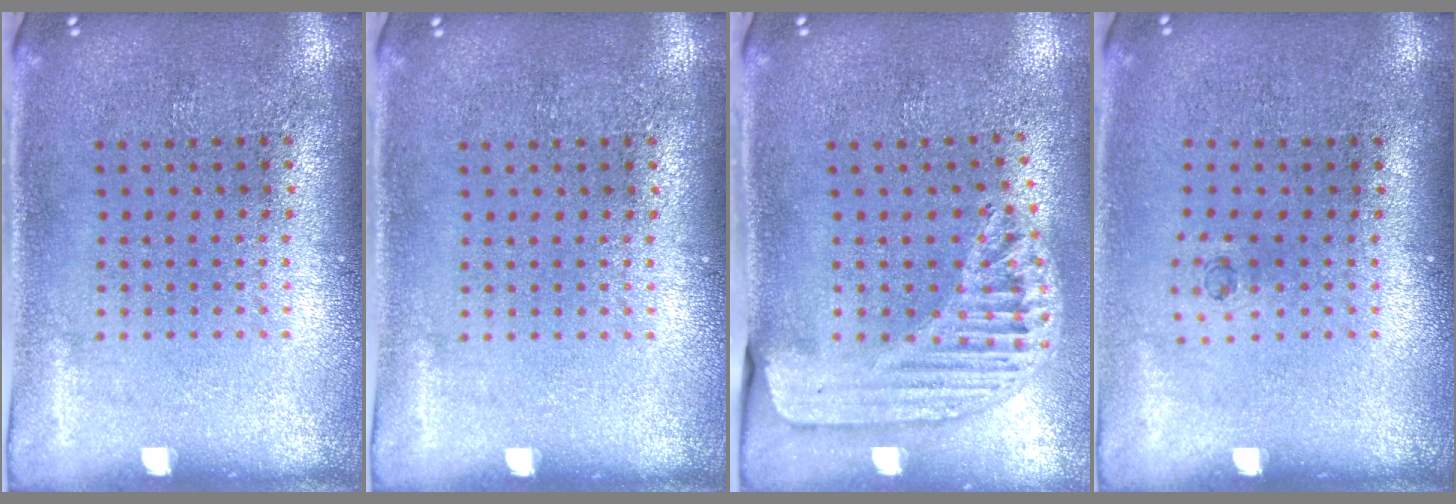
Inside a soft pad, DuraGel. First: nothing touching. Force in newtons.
{"total": 0.0}
{"total": 1.5, "press": 1.5, "slide": 0.3}
{"total": 0.5, "press": 0.2, "slide": 0.4}